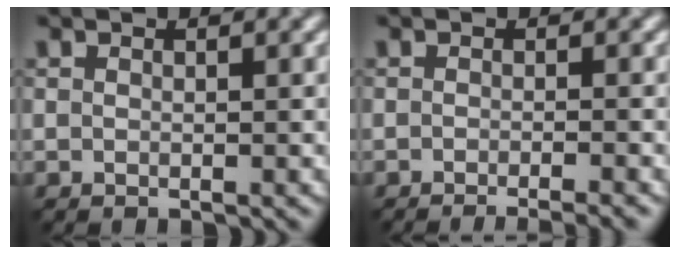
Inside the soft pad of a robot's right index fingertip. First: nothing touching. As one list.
[{"total": 4.0, "force": [-2.7, 1.1, 2.8], "torque": [-0.025, 0.003, -0.035]}]